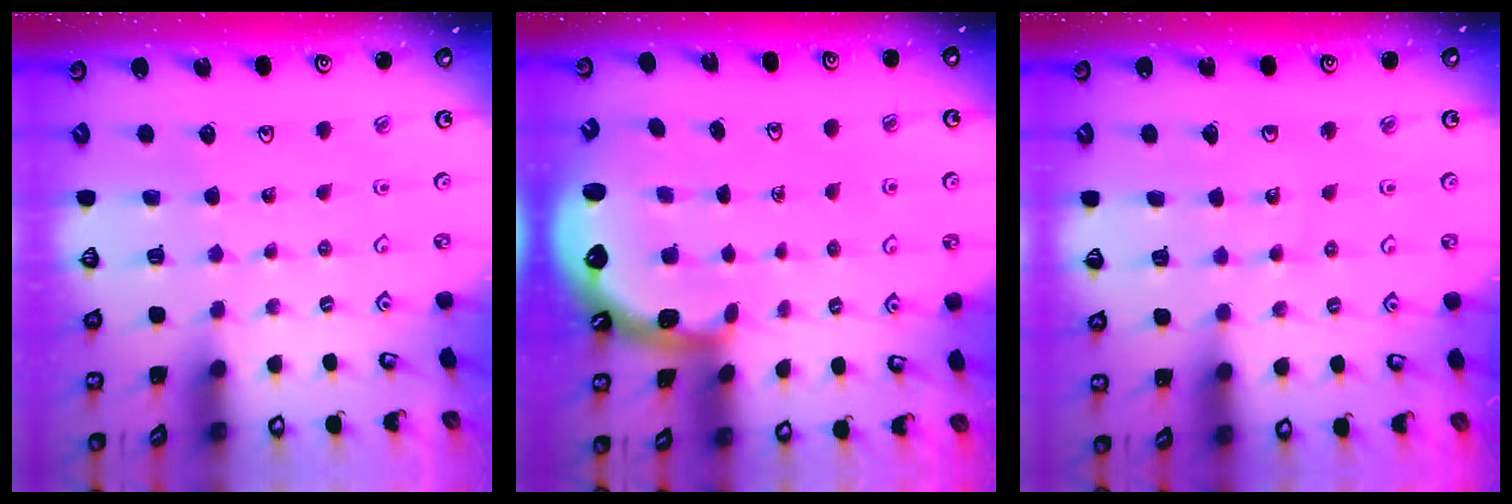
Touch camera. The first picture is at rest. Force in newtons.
{"total": 1.5, "press": 1.3, "slide": 0.6}
{"total": 4.1, "press": 4.1, "slide": 0.4}